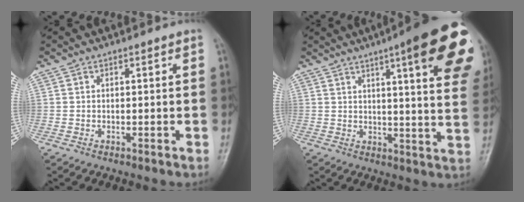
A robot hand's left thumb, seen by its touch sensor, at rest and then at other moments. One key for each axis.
{"total": 22.0, "fx": 10.6, "fy": 4.4, "fz": 18.8, "tx": -0.207, "ty": -0.023, "tz": 0.124}